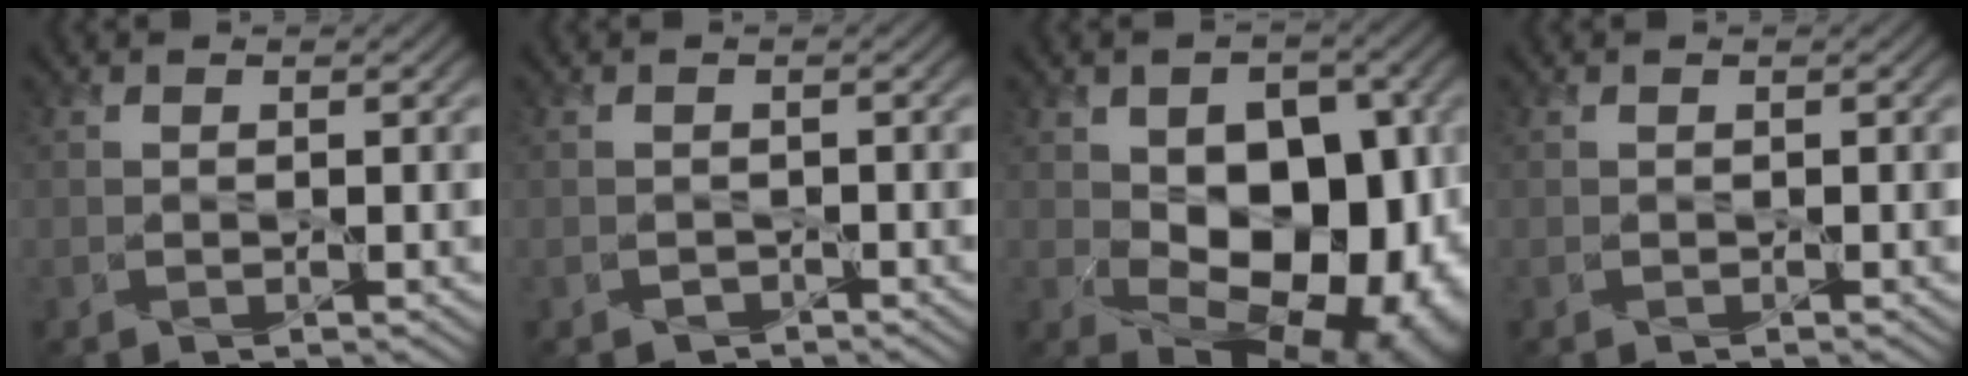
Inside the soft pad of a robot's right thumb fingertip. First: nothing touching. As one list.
[{"total": 0.7, "force": [-0.4, 0.2, -0.6], "torque": [0.011, -0.007, 0.000]}, {"total": 15.3, "force": [-1.5, 10.1, 11.4], "torque": [-0.135, -0.032, 0.007]}, {"total": 0.0}]